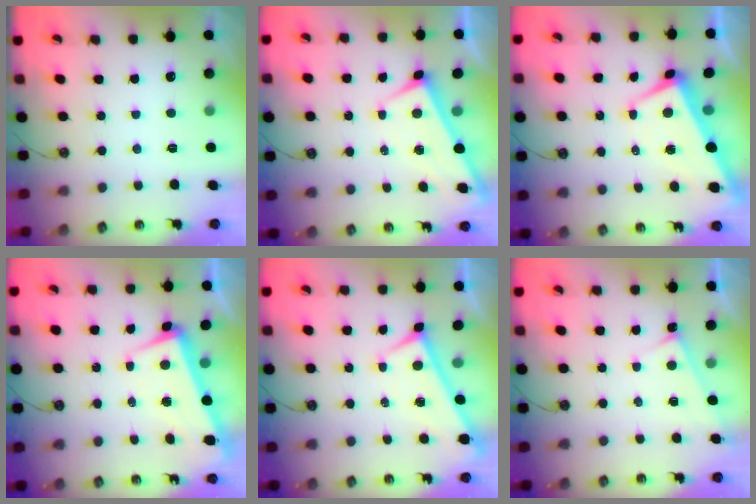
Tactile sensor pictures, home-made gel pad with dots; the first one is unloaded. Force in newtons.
{"total": 1.3, "press": 1.2, "slide": 0.3}
{"total": 1.1, "press": 0.5, "slide": 1.0}
{"total": 2.4, "press": 1.3, "slide": 2.0}
{"total": 0.0}
{"total": 3.9, "press": 3.9, "slide": 0.3}